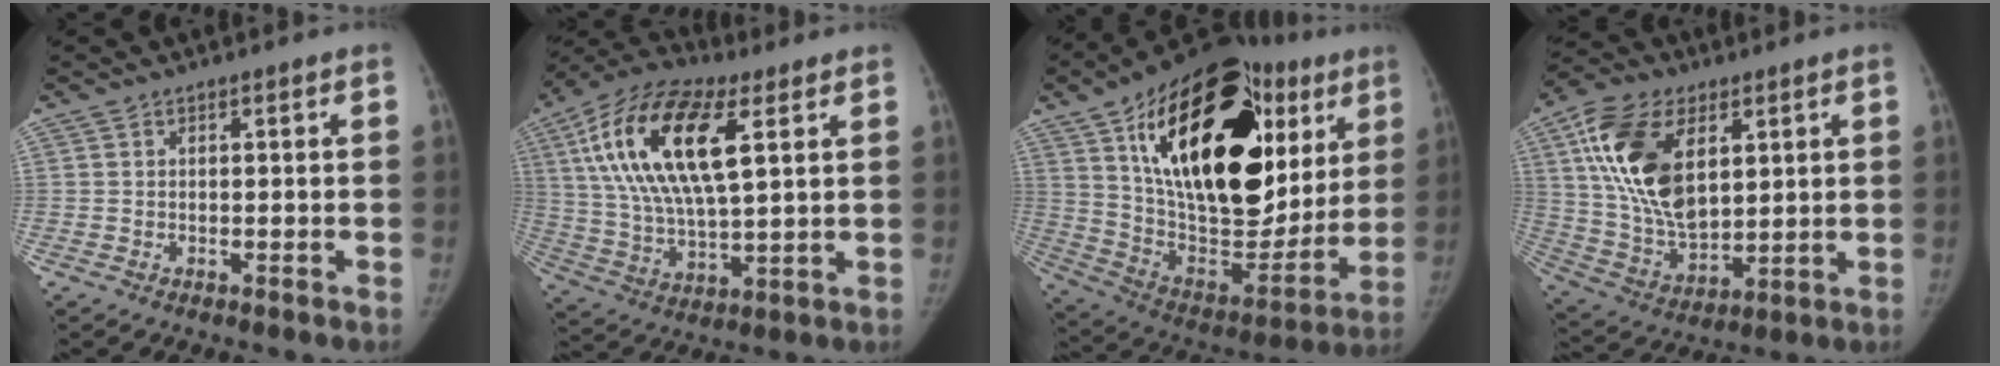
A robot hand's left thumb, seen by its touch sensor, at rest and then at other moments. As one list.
[{"total": 21.6, "force": [7.1, 8.8, 18.4], "torque": [-0.355, -0.001, 0.125]}, {"total": 39.6, "force": [14.4, 20.3, 30.8], "torque": [-0.455, 0.014, 0.244]}, {"total": 19.6, "force": [6.3, 11.4, 14.7], "torque": [-0.258, -0.020, 0.122]}]